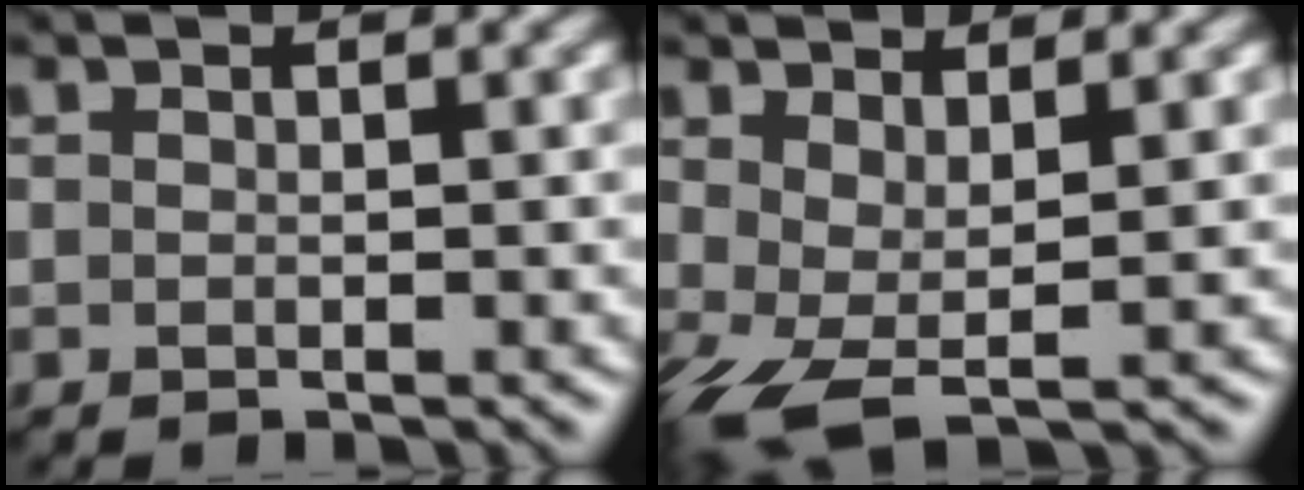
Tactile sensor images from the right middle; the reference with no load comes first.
{"total": 4.2, "force": [-0.2, 1.5, 3.9], "torque": [-0.089, -0.007, -0.009]}